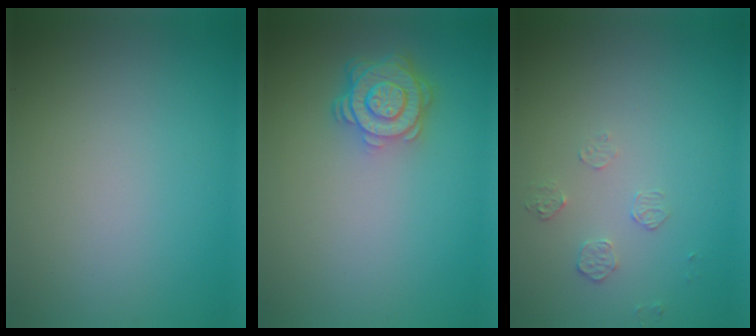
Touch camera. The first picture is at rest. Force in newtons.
{"total": 4.4, "press": 3.5, "slide": 2.6}
{"total": 1.3, "press": 0.6, "slide": 1.1}